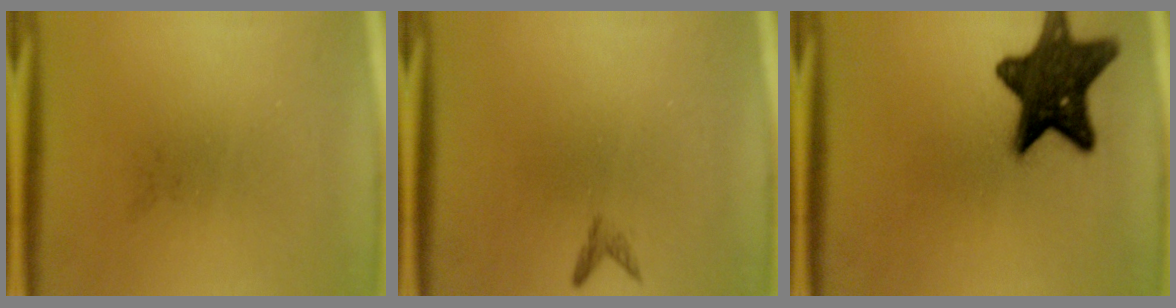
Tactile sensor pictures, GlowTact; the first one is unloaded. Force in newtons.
{"total": 0.8}
{"total": 14.4}